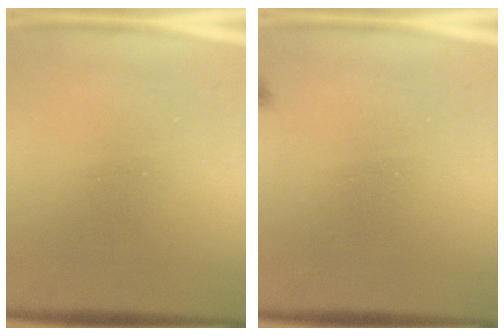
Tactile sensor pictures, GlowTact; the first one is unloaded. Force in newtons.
{"total": 0.9}